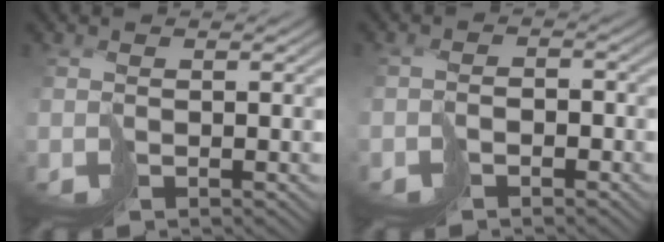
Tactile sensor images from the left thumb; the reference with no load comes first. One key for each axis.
{"total": 2.1, "fx": -1.8, "fy": 1.2, "fz": 0.3, "tx": 0.009, "ty": 0.001, "tz": -0.036}